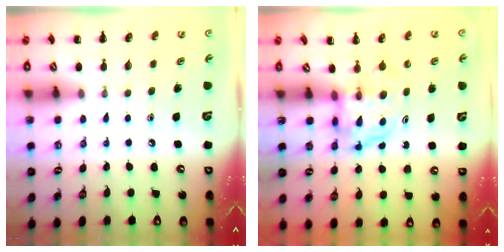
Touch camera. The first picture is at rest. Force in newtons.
{"total": 3.7, "press": 3.7, "slide": 0.3}